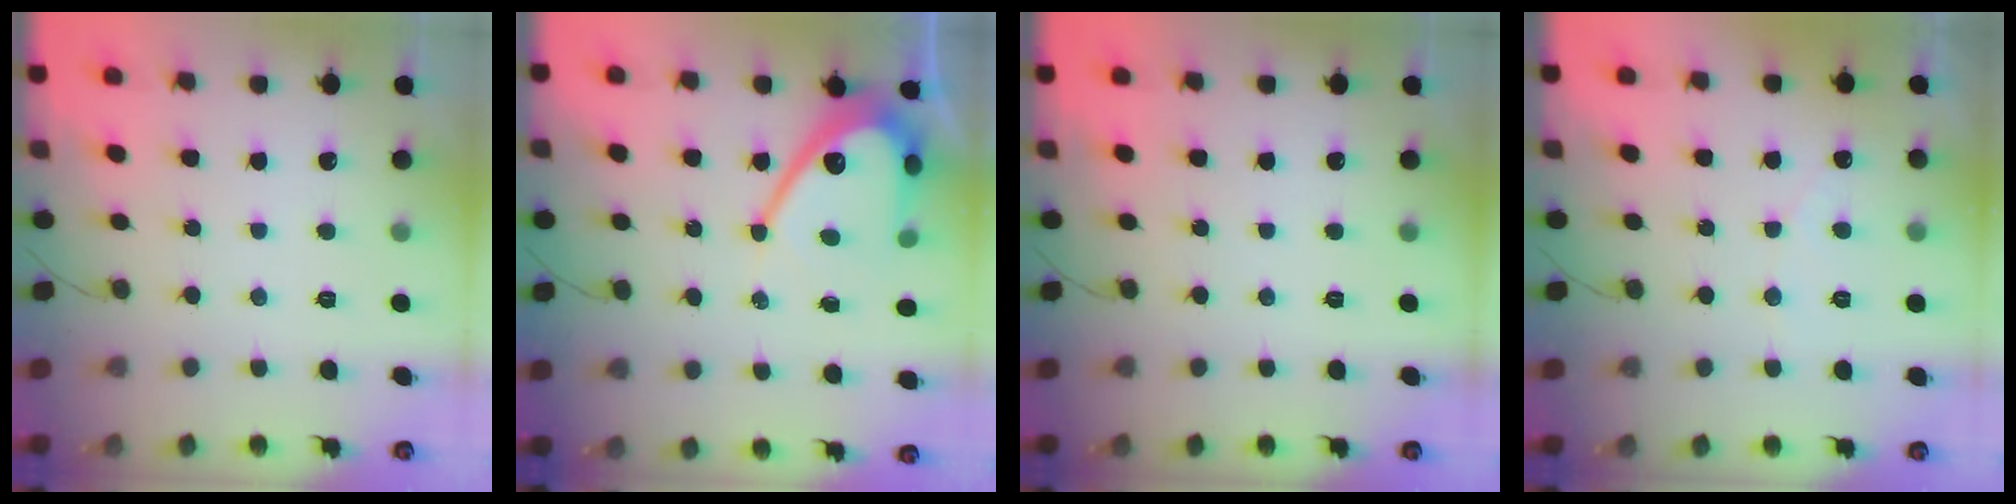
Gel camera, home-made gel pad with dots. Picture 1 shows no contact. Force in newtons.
{"total": 12.9, "press": 12.9, "slide": 1.0}
{"total": 0.0}
{"total": 2.5, "press": 2.5, "slide": 0.1}